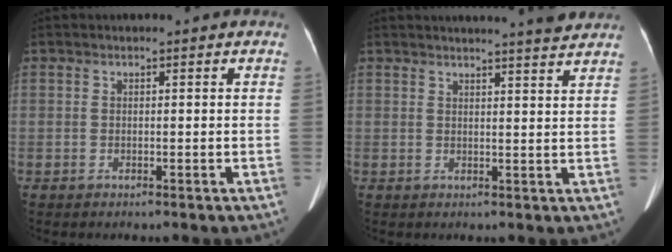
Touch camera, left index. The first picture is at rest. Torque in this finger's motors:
{"motor_torque": [0.26, -0.48, 0.12, 0.06]}